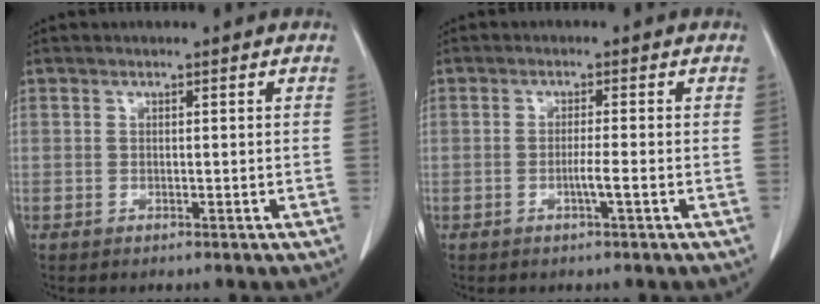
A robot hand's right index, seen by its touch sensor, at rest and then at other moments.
{"total": 2.2, "force": [-0.8, -0.4, 2.0], "torque": [-0.037, -0.003, -0.016]}